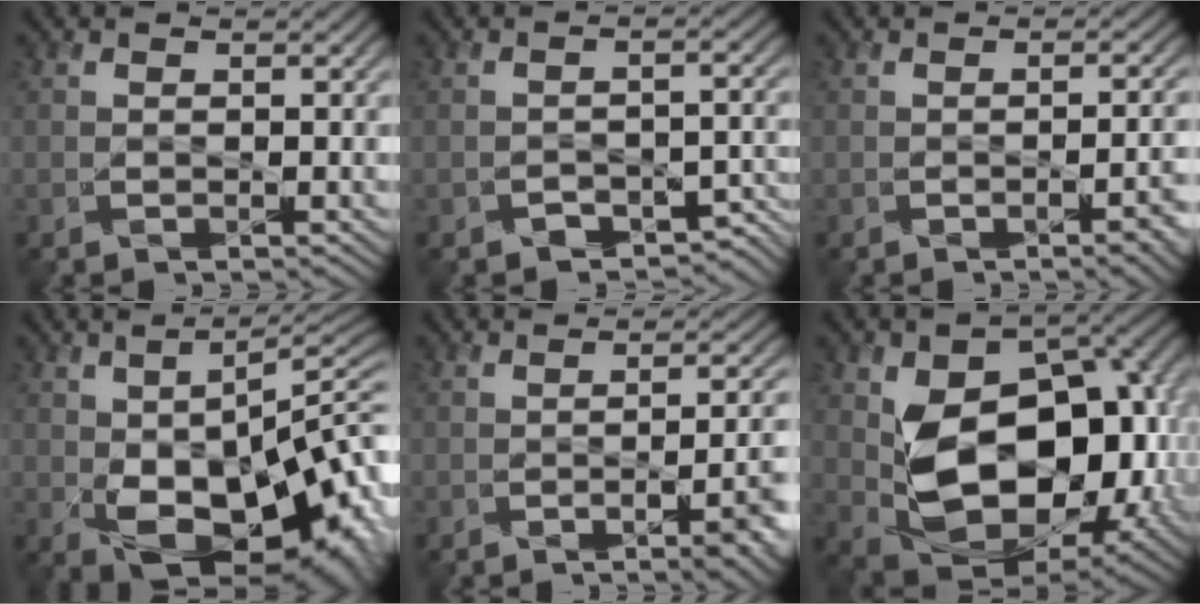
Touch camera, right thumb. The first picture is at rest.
{"total": 4.9, "force": [-3.4, 2.5, 2.6], "torque": [-0.031, -0.009, -0.050]}
{"total": 4.0, "force": [-1.3, 1.3, 3.6], "torque": [-0.043, -0.001, -0.014]}
{"total": 18.3, "force": [-4.4, 9.5, 15.0], "torque": [-0.231, -0.027, -0.050]}
{"total": 7.7, "force": [-2.8, 2.6, 6.7], "torque": [-0.071, -0.009, -0.032]}
{"total": 16.6, "force": [-0.2, 11.0, 12.5], "torque": [-0.194, -0.032, 0.009]}